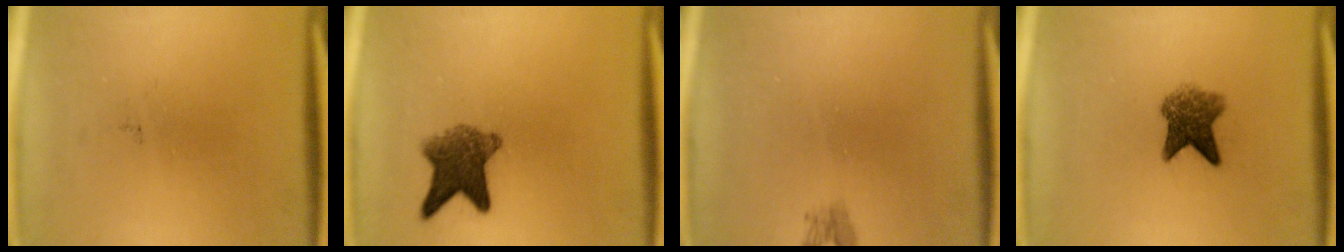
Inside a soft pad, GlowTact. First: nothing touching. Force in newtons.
{"total": 6.8}
{"total": 1.1}
{"total": 5.5}